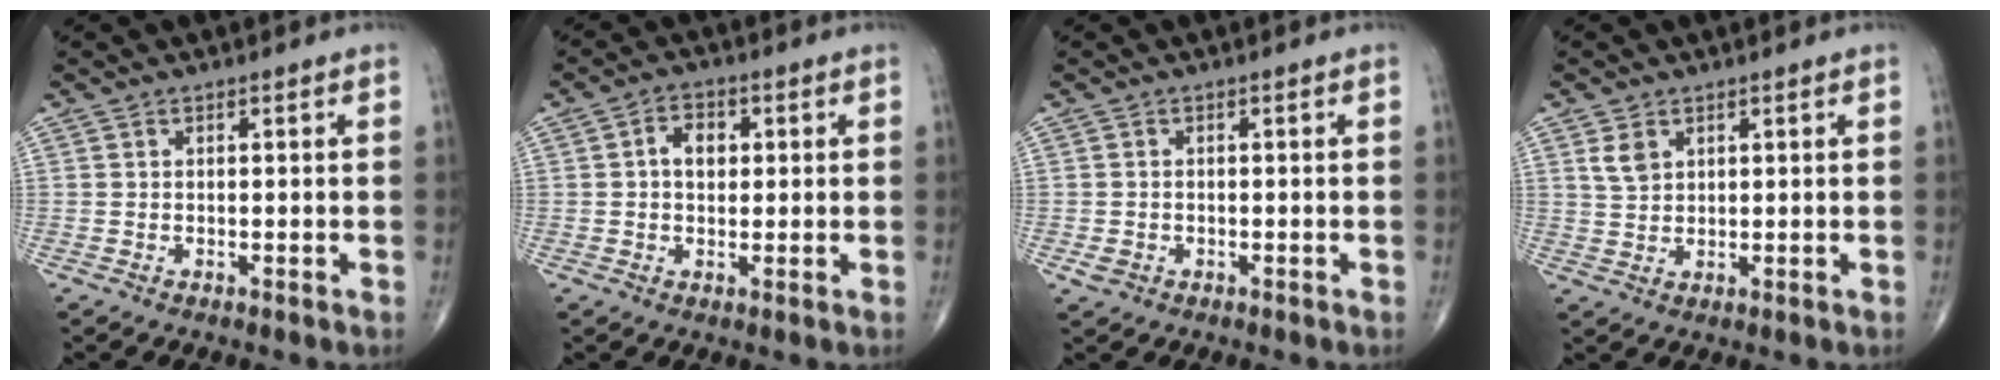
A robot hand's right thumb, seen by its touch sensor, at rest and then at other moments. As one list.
[{"total": 4.7, "force": [0.8, 3.2, 3.3], "torque": [-0.046, 0.009, 0.008]}, {"total": 1.8, "force": [-0.6, 1.5, 0.9], "torque": [-0.015, 0.004, -0.007]}, {"total": 3.4, "force": [1.6, 2.3, 1.8], "torque": [-0.029, -0.006, 0.038]}]